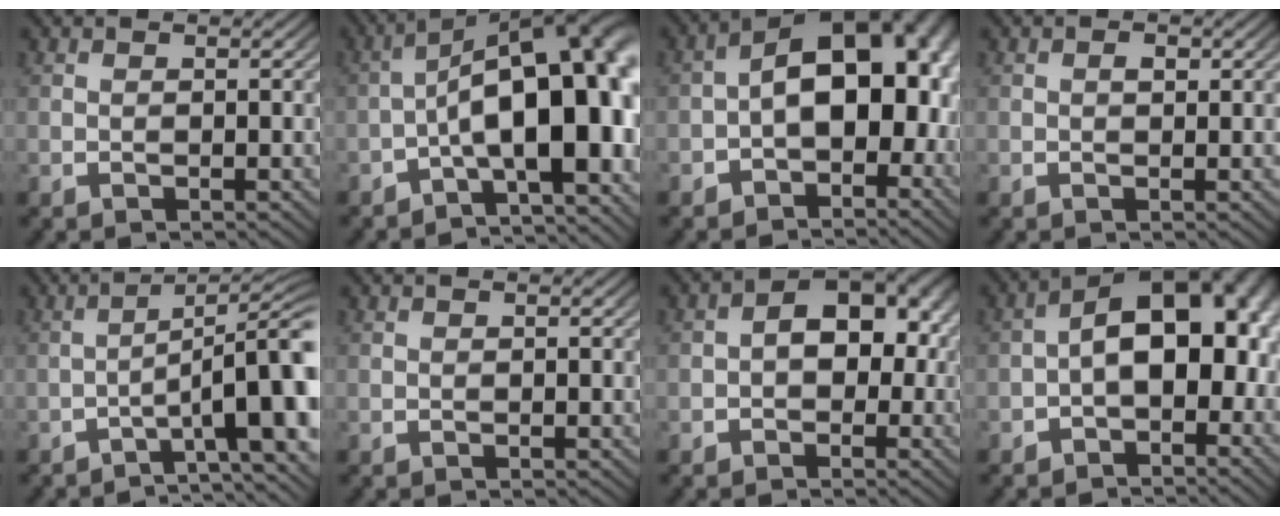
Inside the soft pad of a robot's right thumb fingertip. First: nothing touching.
{"total": 15.4, "force": [-2.0, 8.3, 12.8], "torque": [-0.189, -0.051, -0.011]}
{"total": 11.5, "force": [-0.5, 7.5, 8.8], "torque": [-0.128, -0.017, -0.006]}
{"total": 0.7, "force": [0.2, 0.5, 0.5], "torque": [-0.004, 0.001, 0.003]}
{"total": 7.5, "force": [-1.7, 3.4, 6.4], "torque": [-0.091, -0.016, -0.022]}
{"total": 0.0}
{"total": 6.6, "force": [0.0, 4.4, 4.9], "torque": [-0.084, -0.010, 0.003]}
{"total": 10.4, "force": [-0.4, 6.7, 7.9], "torque": [-0.117, -0.012, -0.006]}